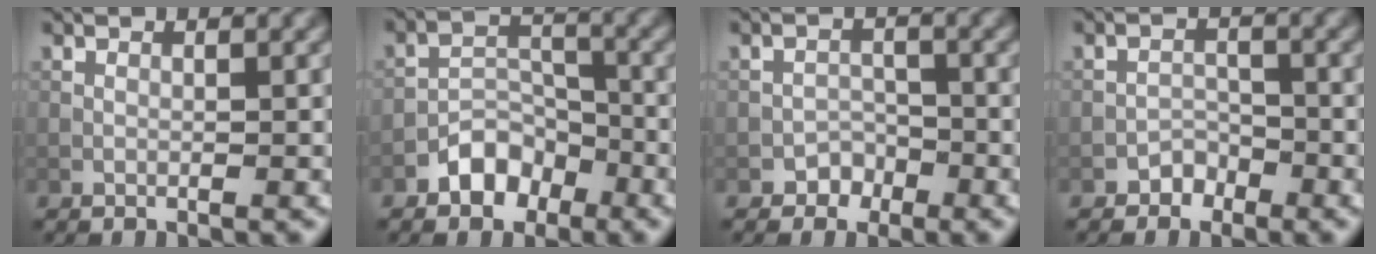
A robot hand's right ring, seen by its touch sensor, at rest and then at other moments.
{"total": 4.0, "force": [-2.6, 2.5, 1.7], "torque": [-0.017, 0.008, -0.050]}
{"total": 1.8, "force": [-1.3, 1.3, 0.2], "torque": [0.007, 0.010, -0.022]}
{"total": 1.6, "force": [-1.3, 1.0, 0.2], "torque": [0.005, 0.010, -0.023]}